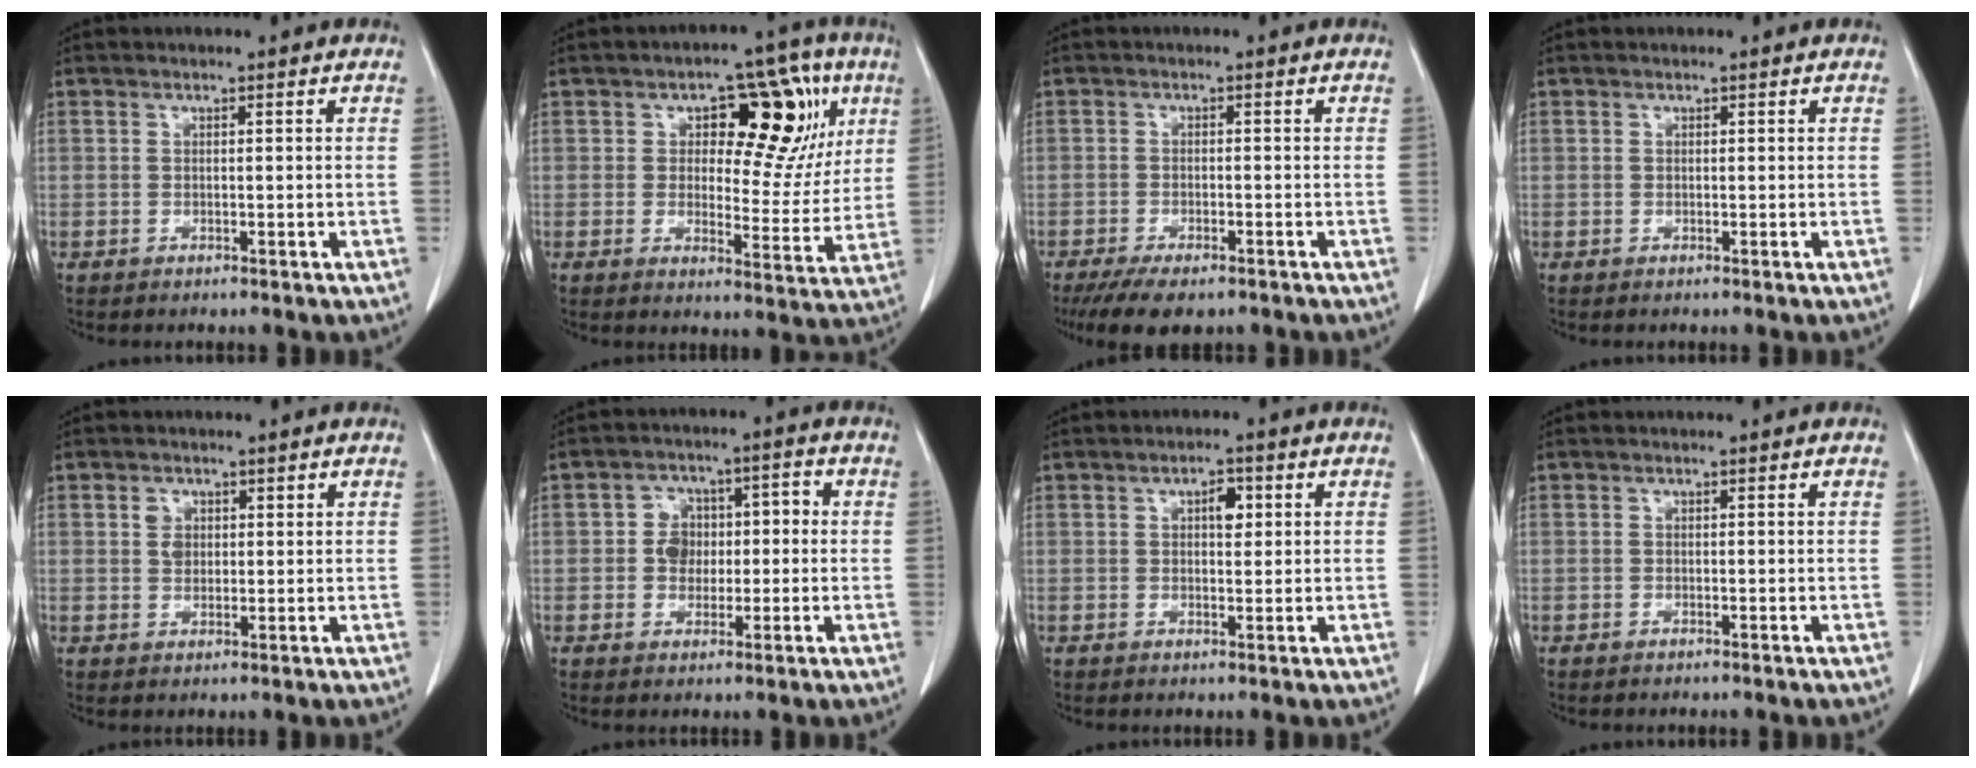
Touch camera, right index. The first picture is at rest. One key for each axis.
{"total": 15.5, "fx": 5.7, "fy": 7.7, "fz": 12.1, "tx": -0.145, "ty": 0.028, "tz": 0.079}
{"total": 6.9, "fx": -4.8, "fy": 2.8, "fz": 4.1, "tx": -0.065, "ty": -0.011, "tz": -0.075}
{"total": 0.6, "fx": 0.3, "fy": 0.5, "fz": 0.0, "tx": 0.006, "ty": 0.000, "tz": 0.002}
{"total": 2.8, "fx": 1.0, "fy": 2.2, "fz": 1.4, "tx": -0.026, "ty": 0.006, "tz": 0.020}
{"total": 6.1, "fx": -0.3, "fy": 5.2, "fz": 3.2, "tx": -0.049, "ty": 0.035, "tz": -0.001}
{"total": 3.3, "fx": 1.1, "fy": 1.6, "fz": 2.7, "tx": -0.043, "ty": 0.004, "tz": 0.017}
{"total": 0.0}